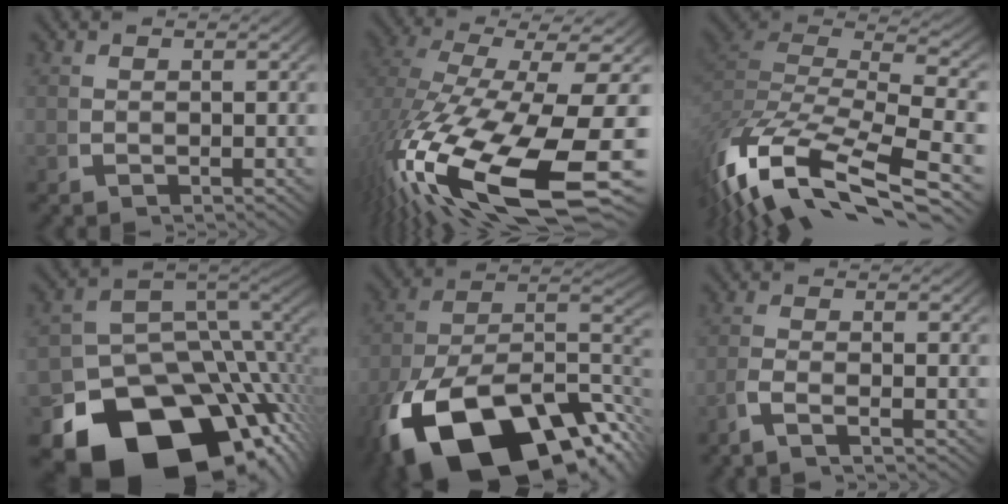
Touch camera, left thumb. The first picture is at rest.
{"total": 15.6, "force": [-3.8, 7.7, 13.1], "torque": [-0.290, -0.065, -0.017]}
{"total": 12.4, "force": [-2.6, 7.6, 9.5], "torque": [-0.211, -0.023, -0.034]}
{"total": 23.5, "force": [-8.9, 15.0, 15.7], "torque": [-0.249, -0.065, -0.120]}
{"total": 21.1, "force": [-6.9, 12.9, 15.3], "torque": [-0.275, -0.061, -0.082]}
{"total": 2.0, "force": [-1.1, 0.0, 1.7], "torque": [-0.039, 0.005, -0.028]}